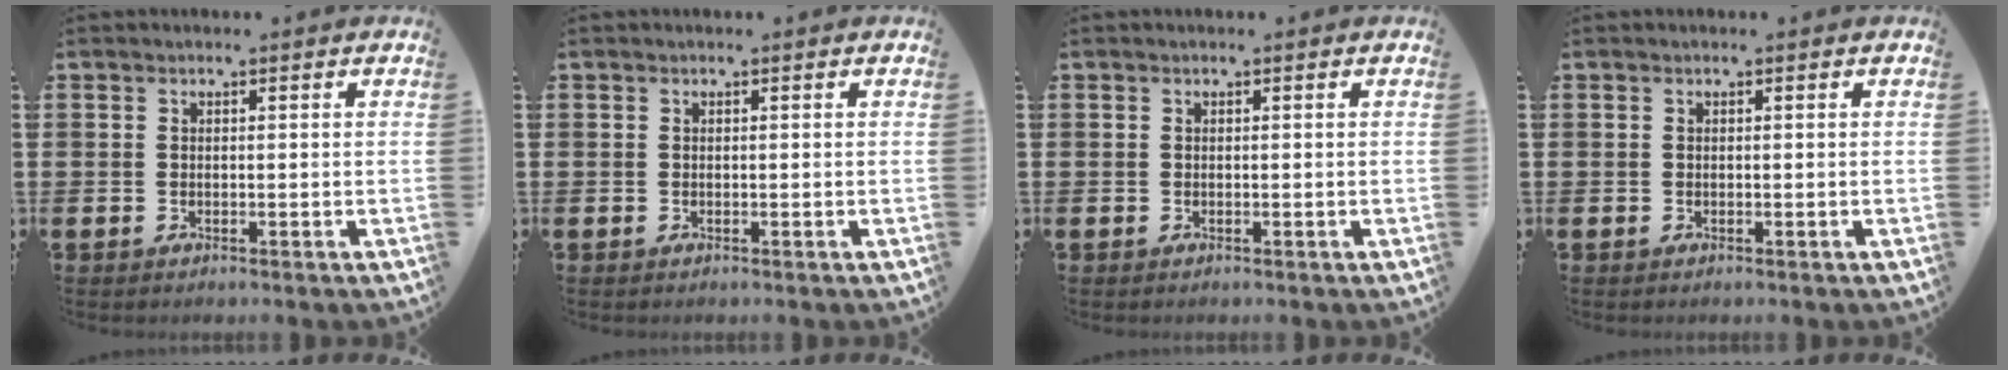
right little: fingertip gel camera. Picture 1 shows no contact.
{"total": 0.0}
{"total": 0.0}
{"total": 0.0}